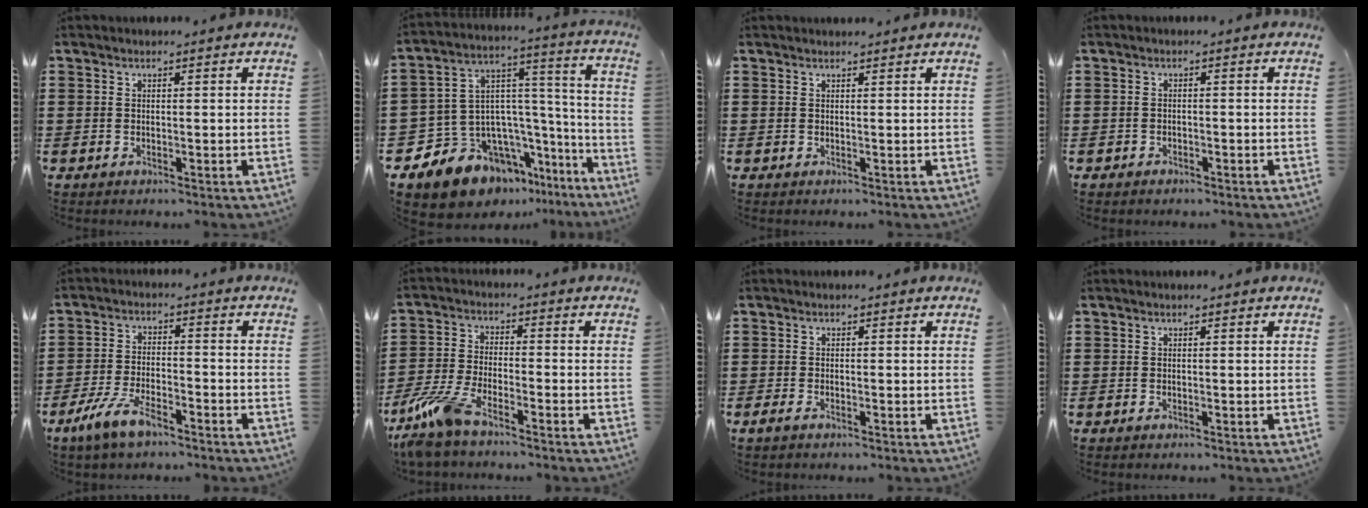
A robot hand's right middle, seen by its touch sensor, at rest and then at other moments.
{"total": 11.7, "force": [-9.6, 6.2, 2.7], "torque": [-0.081, -0.001, -0.177]}
{"total": 0.5, "force": [0.5, 0.0, 0.0], "torque": [-0.002, 0.001, 0.010]}
{"total": 0.9, "force": [-0.7, 0.5, 0.0], "torque": [-0.003, 0.001, -0.016]}
{"total": 6.7, "force": [-4.6, 2.0, 4.4], "torque": [-0.104, -0.004, -0.091]}
{"total": 7.4, "force": [-5.5, 1.7, 4.6], "torque": [-0.129, -0.017, -0.112]}
{"total": 0.9, "force": [-0.5, 0.2, 0.6], "torque": [-0.023, -0.008, -0.011]}
{"total": 0.0}